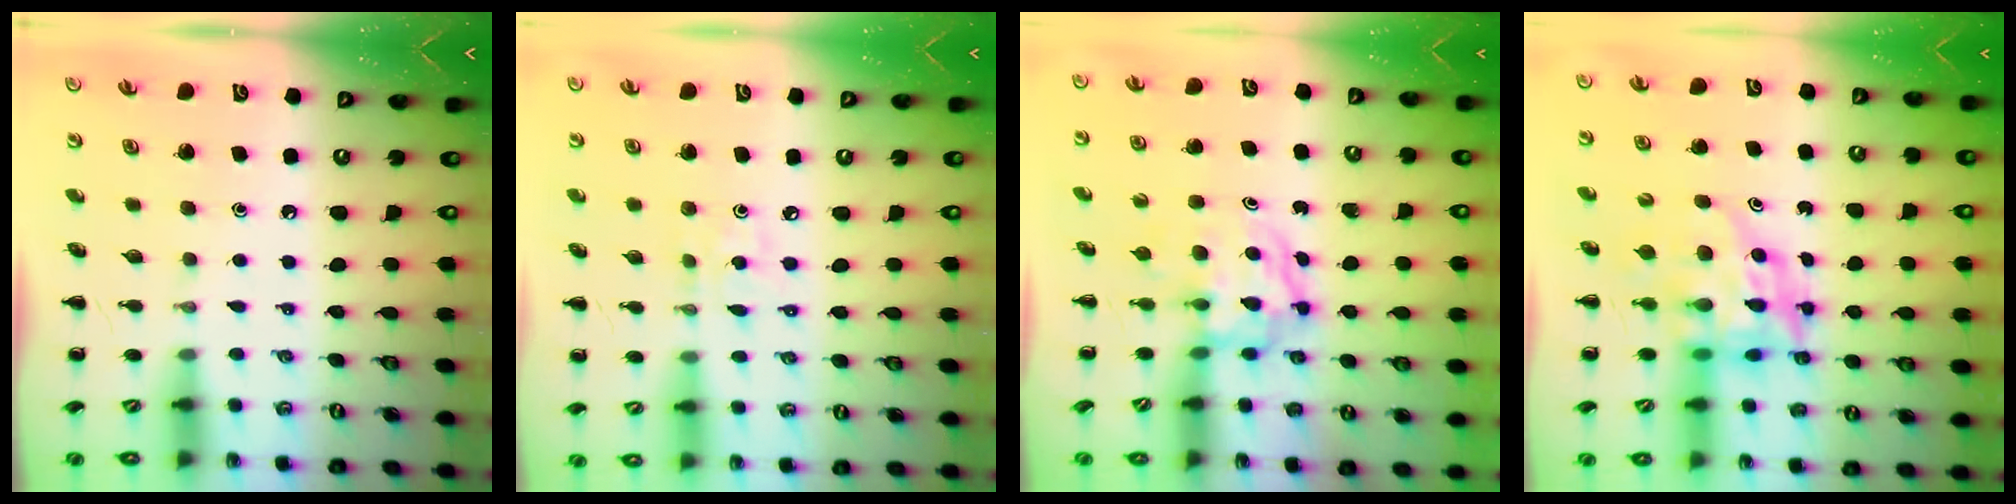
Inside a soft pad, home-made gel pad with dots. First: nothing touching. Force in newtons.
{"total": 3.4, "press": 3.2, "slide": 1.1}
{"total": 4.0, "press": 4.0, "slide": 0.5}
{"total": 7.3, "press": 7.0, "slide": 2.2}